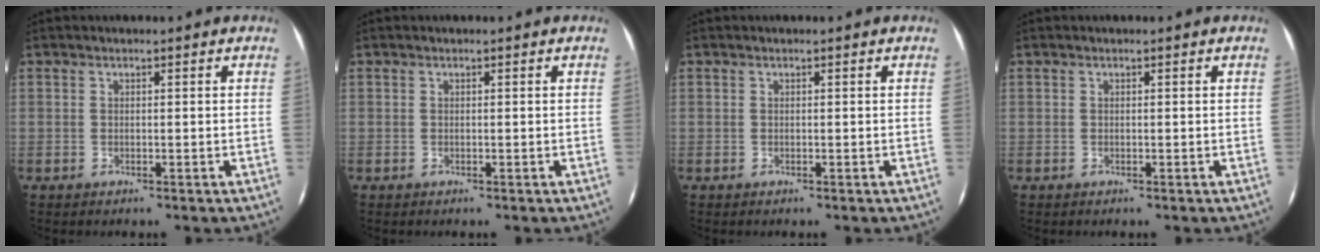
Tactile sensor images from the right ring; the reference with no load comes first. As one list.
[{"total": 0.0}, {"total": 0.0}, {"total": 0.0}]